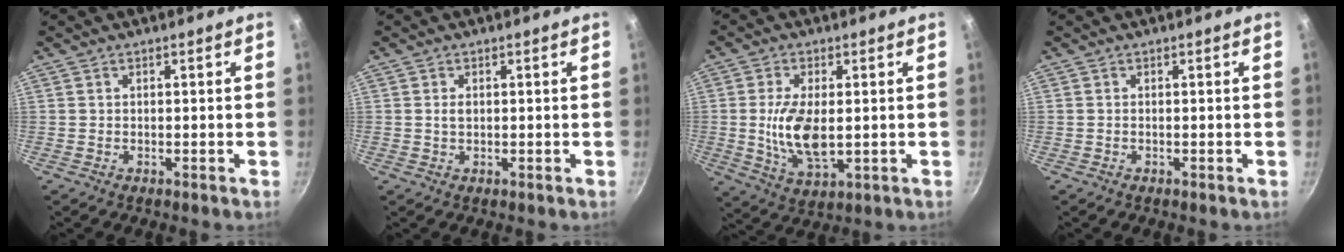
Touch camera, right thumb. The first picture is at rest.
{"total": 1.4, "force": [0.2, 1.0, 1.0], "torque": [-0.015, 0.001, 0.003]}
{"total": 10.2, "force": [0.0, 5.1, 8.9], "torque": [-0.170, -0.012, 0.005]}
{"total": 0.0}